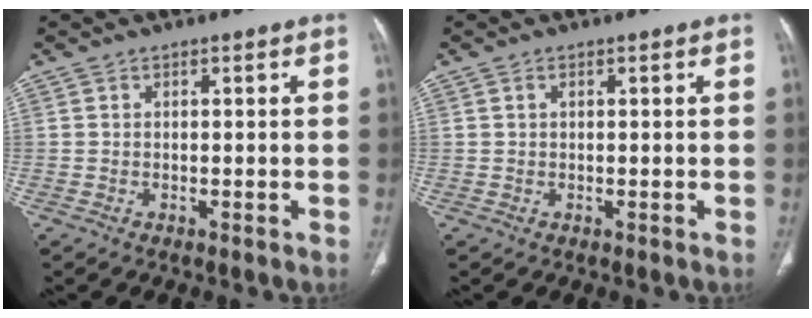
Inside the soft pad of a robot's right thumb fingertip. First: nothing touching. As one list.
[{"total": 0.7, "force": [0.3, 0.4, 0.5], "torque": [-0.011, 0.004, 0.005]}]